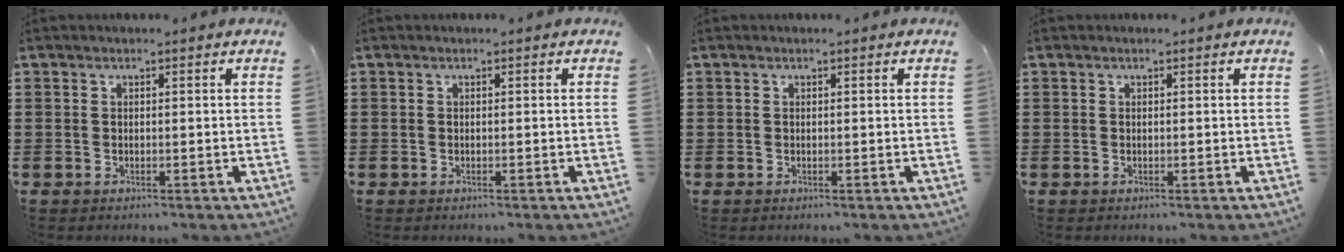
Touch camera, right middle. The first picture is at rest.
{"total": 0.0}
{"total": 0.0}
{"total": 0.0}